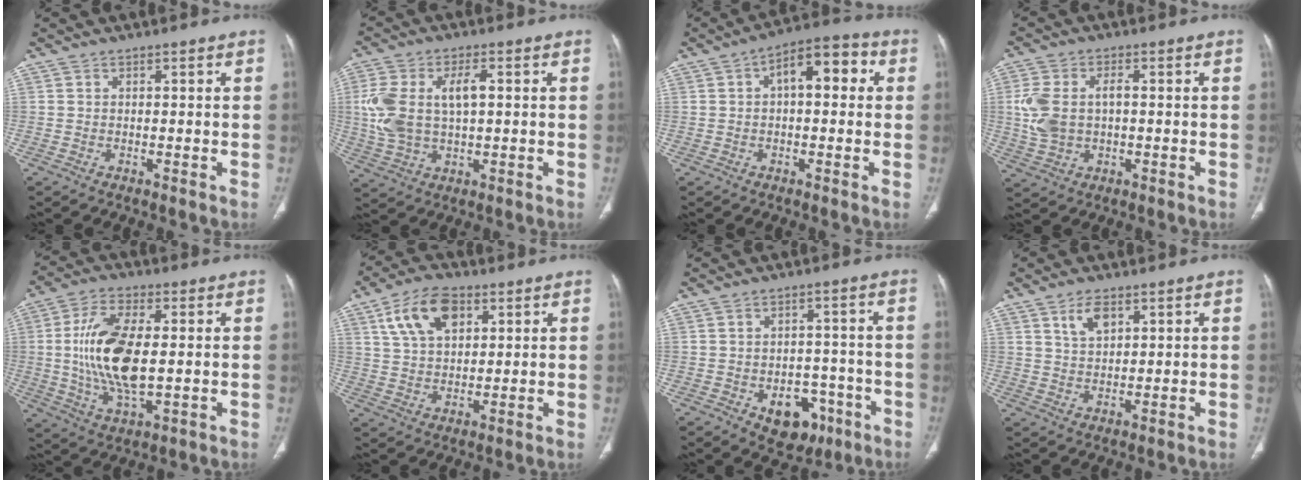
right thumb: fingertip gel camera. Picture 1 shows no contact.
{"total": 12.3, "force": [1.4, 6.7, 10.2], "torque": [-0.221, 0.011, 0.035]}
{"total": 9.7, "force": [2.0, 4.8, 8.2], "torque": [-0.098, 0.031, 0.019]}
{"total": 8.7, "force": [0.3, 5.5, 6.8], "torque": [-0.152, 0.014, 0.012]}
{"total": 15.8, "force": [0.6, 7.2, 14.0], "torque": [-0.279, -0.006, 0.014]}
{"total": 11.4, "force": [4.9, 6.8, 7.8], "torque": [-0.128, -0.005, 0.090]}
{"total": 9.4, "force": [-4.1, 6.5, 5.4], "torque": [-0.037, 0.029, -0.044]}
{"total": 4.7, "force": [2.6, 2.4, 3.1], "torque": [-0.051, -0.013, 0.053]}